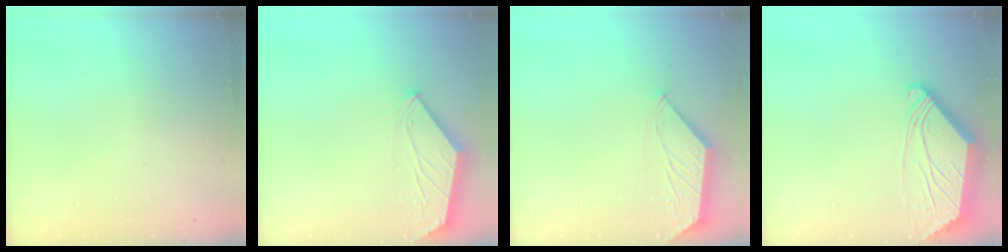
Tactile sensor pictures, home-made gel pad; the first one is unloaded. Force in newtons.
{"total": 1.6, "press": 1.6, "slide": 0.3}
{"total": 1.3, "press": 1.2, "slide": 0.3}
{"total": 3.0, "press": 2.9, "slide": 0.4}